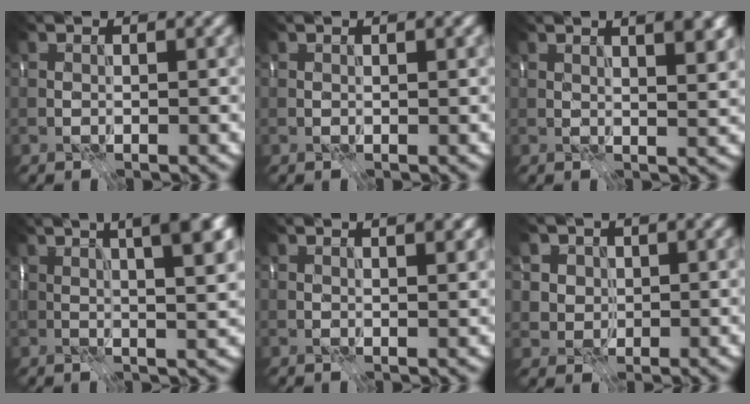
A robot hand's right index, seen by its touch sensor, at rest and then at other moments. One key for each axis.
{"total": 0.9, "fx": 0.5, "fy": 0.0, "fz": 0.8, "tx": -0.012, "ty": 0.000, "tz": 0.009}
{"total": 5.6, "fx": 2.8, "fy": 2.1, "fz": 4.4, "tx": -0.040, "ty": 0.021, "tz": 0.026}
{"total": 9.2, "fx": 3.9, "fy": 2.9, "fz": 7.8, "tx": -0.071, "ty": 0.035, "tz": 0.035}
{"total": 2.8, "fx": 1.5, "fy": 0.8, "fz": 2.2, "tx": -0.027, "ty": 0.003, "tz": 0.018}
{"total": 4.1, "fx": 1.8, "fy": 3.4, "fz": 1.4, "tx": -0.036, "ty": 0.000, "tz": 0.032}